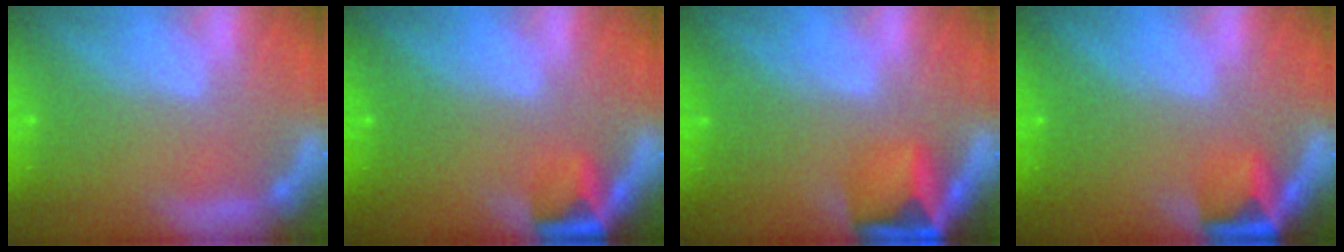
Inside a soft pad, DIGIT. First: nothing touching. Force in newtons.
{"total": 2.9}
{"total": 5.4}
{"total": 3.4}